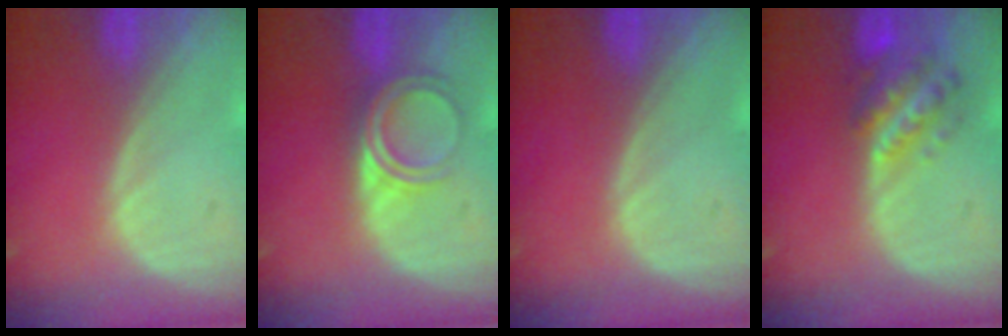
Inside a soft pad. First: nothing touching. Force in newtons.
{"total": 4.7, "press": 4.2, "slide": 2.2}
{"total": 0.0}
{"total": 5.9, "press": 5.7, "slide": 1.2}